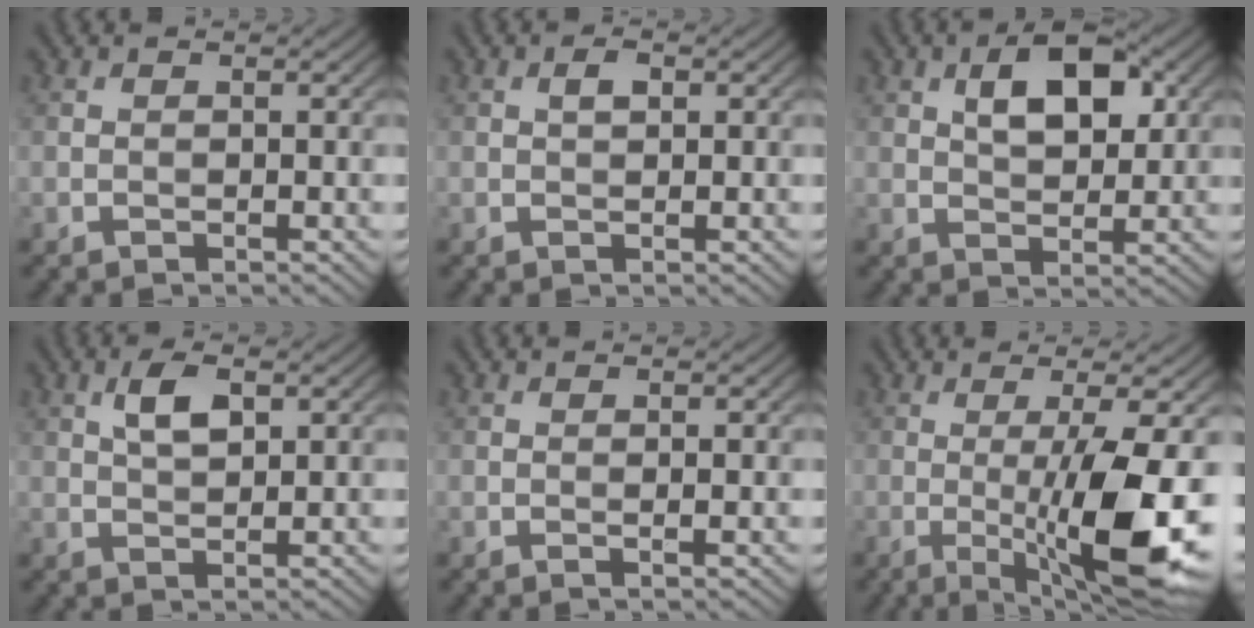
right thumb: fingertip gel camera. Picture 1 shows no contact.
{"total": 1.5, "force": [0.4, 0.7, 1.2], "torque": [-0.023, 0.001, 0.006]}
{"total": 6.9, "force": [2.3, 3.6, 5.4], "torque": [-0.090, 0.004, 0.035]}
{"total": 3.8, "force": [1.5, 1.7, 3.1], "torque": [-0.065, 0.004, 0.029]}
{"total": 0.9, "force": [0.1, 0.0, 0.9], "torque": [-0.020, 0.000, 0.000]}
{"total": 12.6, "force": [-1.8, 2.3, 12.2], "torque": [-0.186, 0.002, -0.024]}